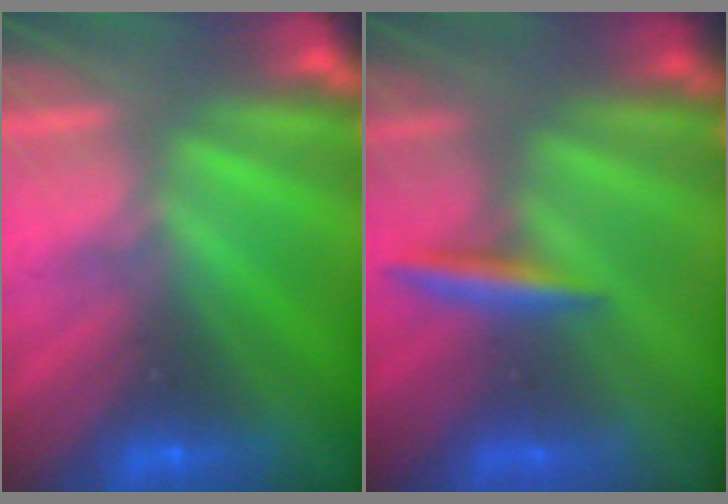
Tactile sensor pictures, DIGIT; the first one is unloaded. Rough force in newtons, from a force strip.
{"total": 2.9}